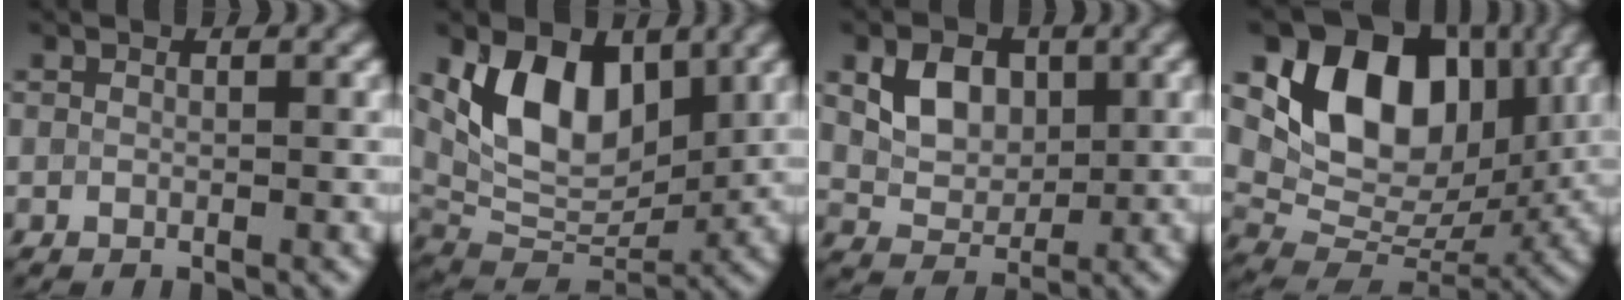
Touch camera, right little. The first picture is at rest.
{"total": 9.0, "force": [3.2, 5.4, 6.4], "torque": [-0.114, -0.010, 0.051]}
{"total": 4.6, "force": [1.4, 3.4, 2.9], "torque": [-0.058, -0.004, 0.023]}
{"total": 12.3, "force": [4.1, 8.4, 8.0], "torque": [-0.122, -0.001, 0.069]}